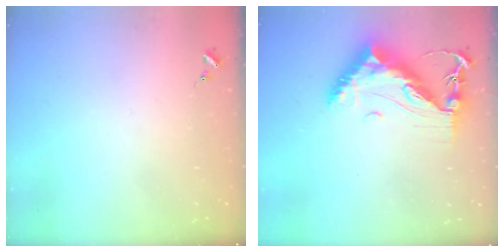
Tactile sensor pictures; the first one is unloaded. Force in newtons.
{"total": 13.5, "press": 13.4, "slide": 1.3}